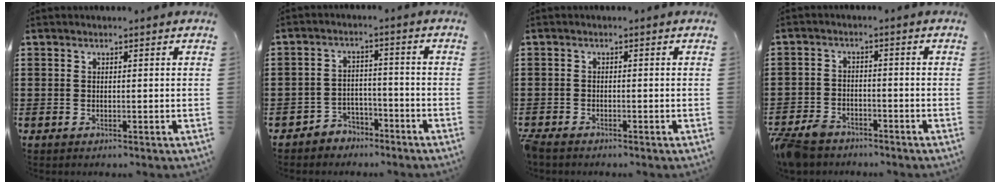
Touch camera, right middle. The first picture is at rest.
{"total": 3.7, "force": [-3.4, 1.5, -0.1], "torque": [-0.010, 0.004, -0.072]}
{"total": 1.2, "force": [-1.2, 0.2, 0.3], "torque": [-0.017, -0.004, -0.025]}
{"total": 4.1, "force": [-3.8, 1.4, 0.9], "torque": [-0.038, -0.003, -0.082]}